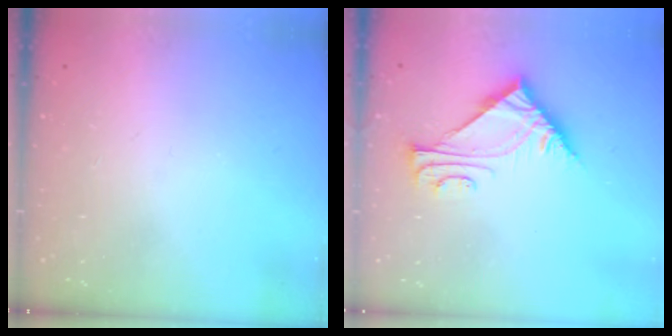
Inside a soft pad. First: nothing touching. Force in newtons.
{"total": 6.7, "press": 6.7, "slide": 0.4}